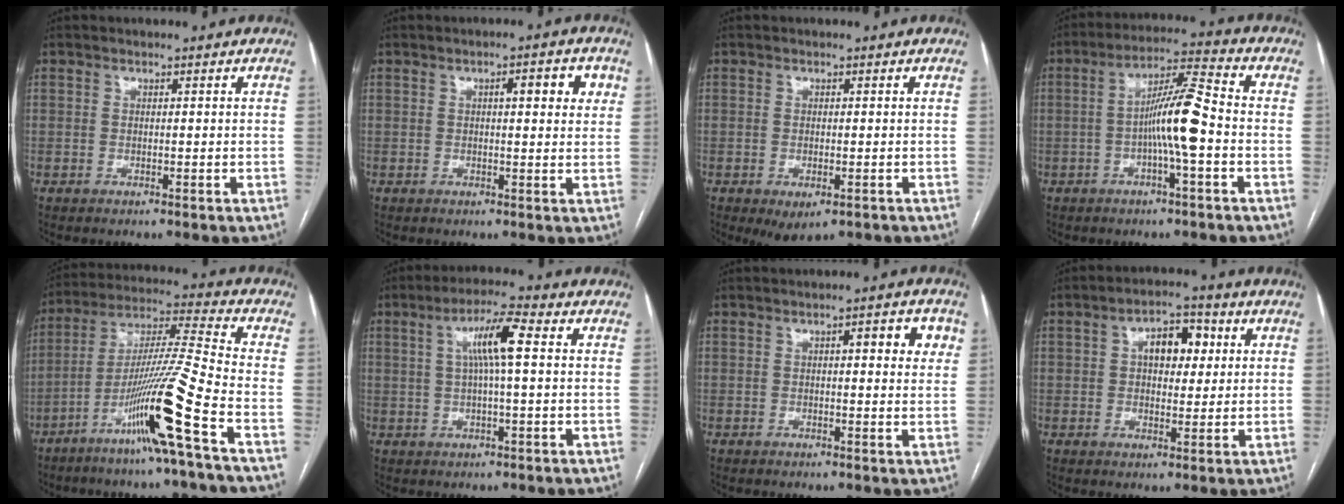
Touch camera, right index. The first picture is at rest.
{"total": 4.8, "force": [1.6, 1.1, 4.4], "torque": [-0.060, 0.010, 0.019]}
{"total": 3.8, "force": [-2.0, 1.6, 2.9], "torque": [-0.041, -0.008, -0.018]}
{"total": 9.1, "force": [-1.7, 0.3, 9.0], "torque": [-0.166, 0.018, -0.033]}
{"total": 15.7, "force": [-7.6, -2.3, 13.5], "torque": [-0.261, -0.020, -0.143]}
{"total": 7.4, "force": [1.5, 0.4, 7.2], "torque": [-0.132, 0.015, 0.026]}
{"total": 4.9, "force": [1.5, 1.3, 4.5], "torque": [-0.057, 0.012, 0.016]}
{"total": 7.0, "force": [1.7, 3.7, 5.7], "torque": [-0.088, 0.023, 0.028]}